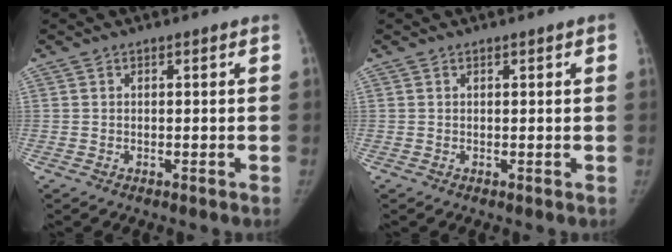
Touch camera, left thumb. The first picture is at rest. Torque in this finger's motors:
{"motor_torque": [0.63, 0.37, 0.53, -0.83, 0.10]}